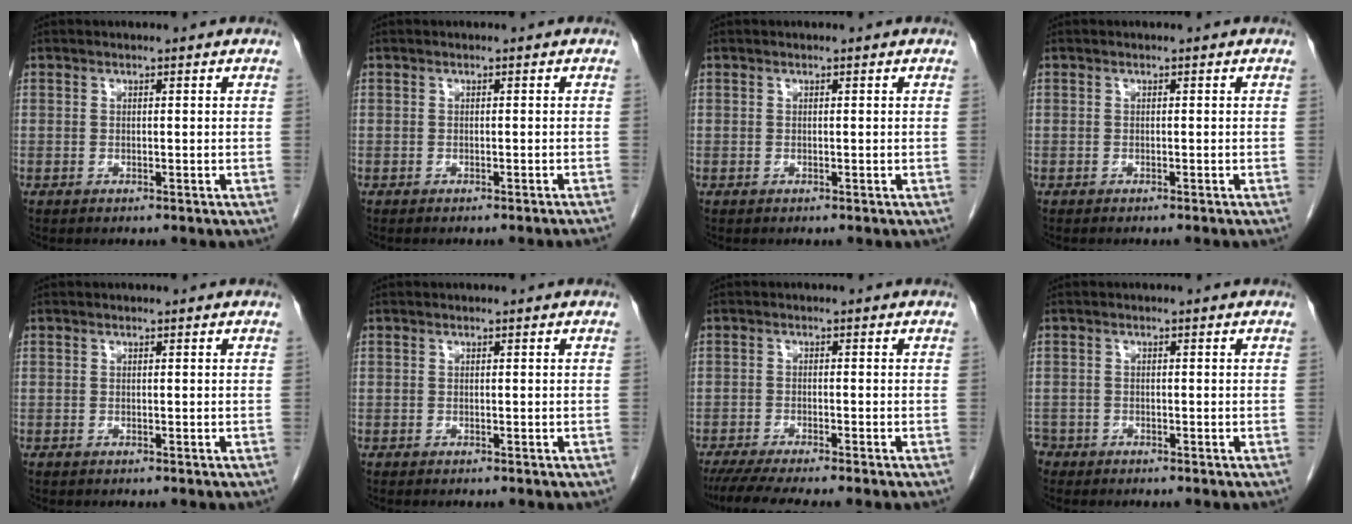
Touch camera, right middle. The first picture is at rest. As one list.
[{"total": 2.2, "force": [-1.9, -0.5, 0.9], "torque": [-0.010, 0.007, -0.025]}, {"total": 0.0}, {"total": 1.2, "force": [-1.1, -0.2, 0.6], "torque": [-0.001, 0.004, -0.015]}, {"total": 0.0}, {"total": 1.0, "force": [-0.8, 0.3, 0.5], "torque": [-0.009, -0.002, -0.009]}, {"total": 8.1, "force": [-6.8, -0.1, 4.3], "torque": [-0.057, -0.018, -0.108]}, {"total": 2.1, "force": [-1.7, 1.2, -0.1], "torque": [0.001, 0.002, -0.033]}]